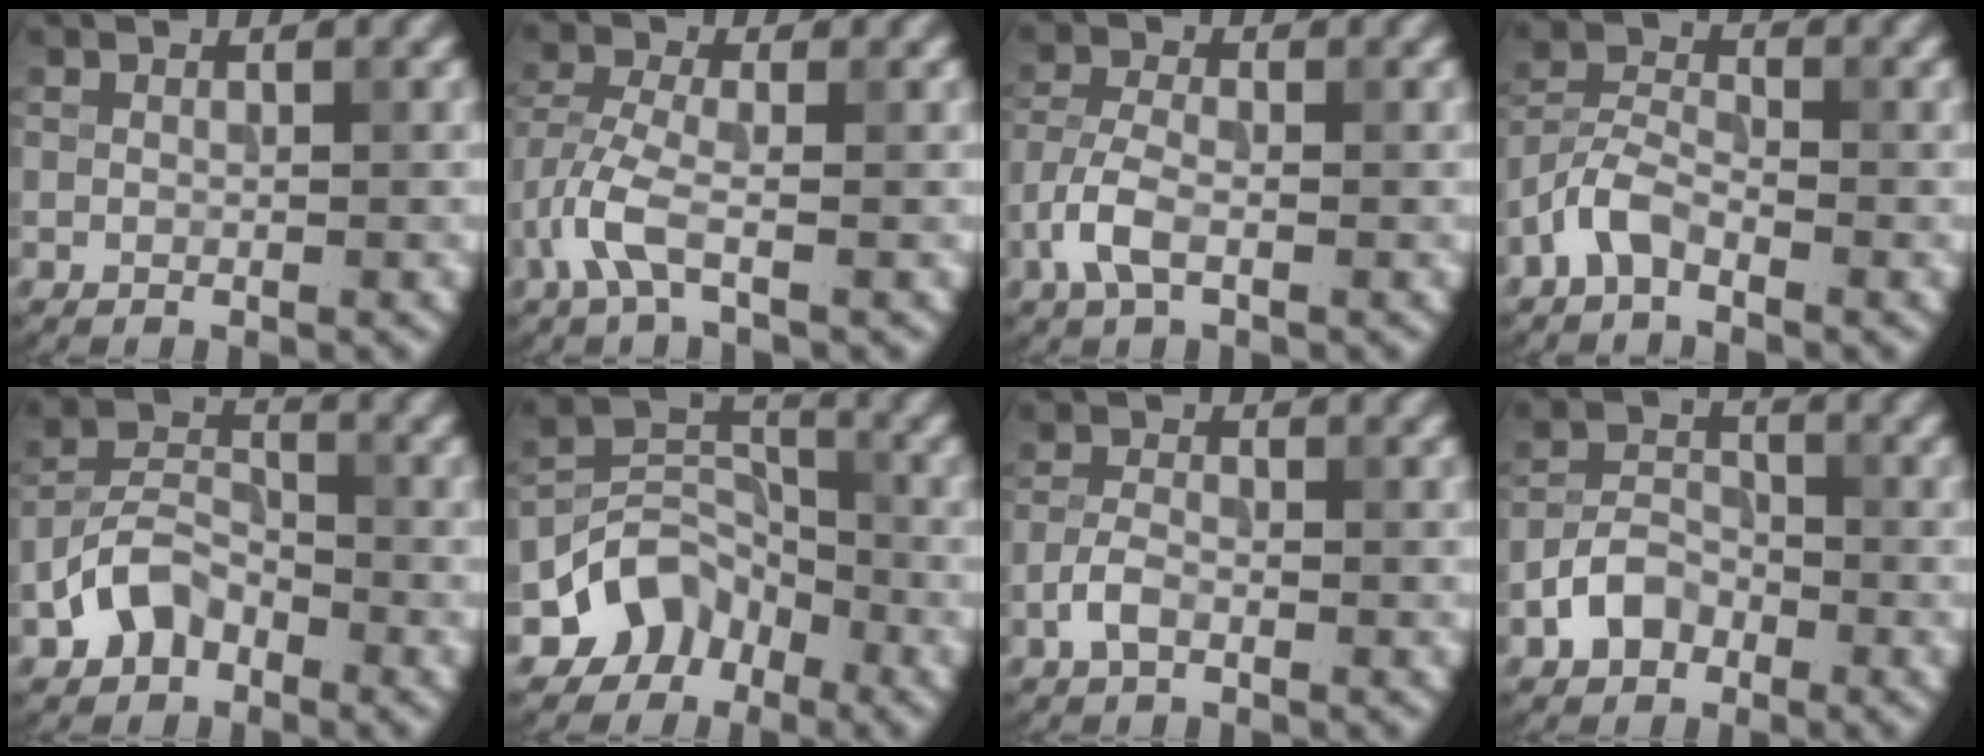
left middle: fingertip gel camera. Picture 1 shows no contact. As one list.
[{"total": 3.9, "force": [-1.9, 1.3, 3.1], "torque": [-0.079, 0.001, -0.051]}, {"total": 3.1, "force": [-1.4, 1.4, 2.4], "torque": [-0.056, 0.001, -0.036]}, {"total": 3.1, "force": [-2.1, 1.4, 1.9], "torque": [-0.038, 0.011, -0.053]}, {"total": 4.3, "force": [-2.5, 2.8, 2.2], "torque": [-0.041, 0.009, -0.056]}, {"total": 5.1, "force": [-2.9, 3.9, 1.5], "torque": [-0.008, 0.006, -0.058]}, {"total": 2.0, "force": [-1.1, 1.0, 1.4], "torque": [-0.028, 0.004, -0.026]}, {"total": 3.4, "force": [-1.9, 2.3, 1.7], "torque": [-0.028, 0.009, -0.041]}]